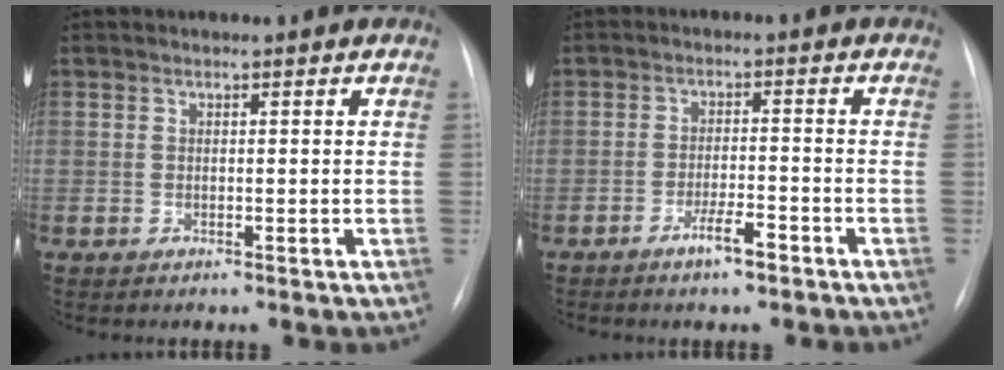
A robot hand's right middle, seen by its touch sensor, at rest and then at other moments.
{"total": 3.7, "force": [-2.5, 0.4, 2.7], "torque": [-0.051, -0.001, -0.044]}